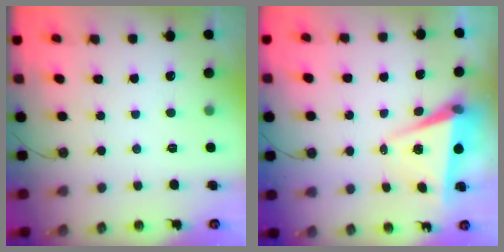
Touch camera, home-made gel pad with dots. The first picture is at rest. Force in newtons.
{"total": 5.9, "press": 4.2, "slide": 4.2}